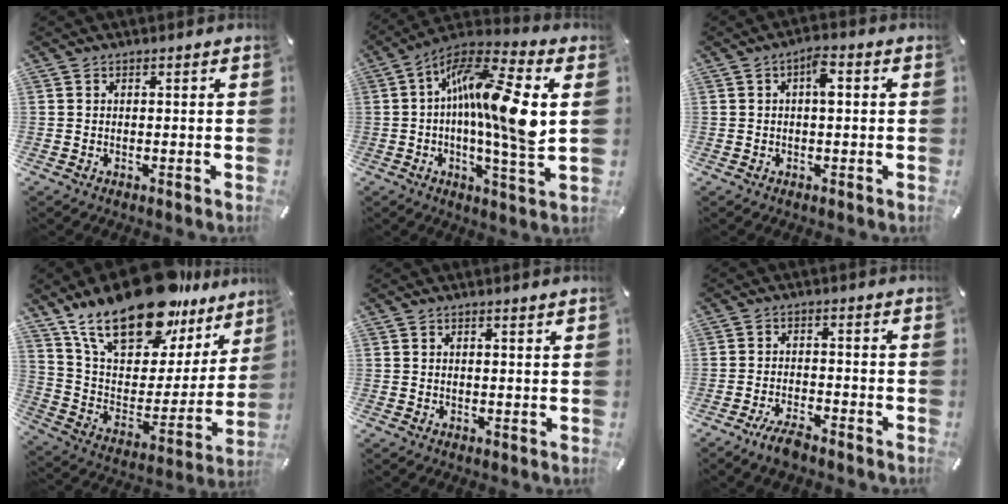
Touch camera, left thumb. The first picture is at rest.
{"total": 17.2, "force": [2.1, 3.9, 16.7], "torque": [-0.277, -0.012, 0.024]}
{"total": 4.2, "force": [0.7, 1.7, 3.8], "torque": [-0.062, 0.006, 0.005]}
{"total": 24.9, "force": [18.2, 11.5, 12.4], "torque": [-0.212, -0.120, 0.320]}
{"total": 1.0, "force": [0.8, 0.0, 0.5], "torque": [-0.009, -0.002, 0.015]}
{"total": 4.3, "force": [-3.6, 1.1, 2.2], "torque": [-0.046, 0.016, -0.068]}